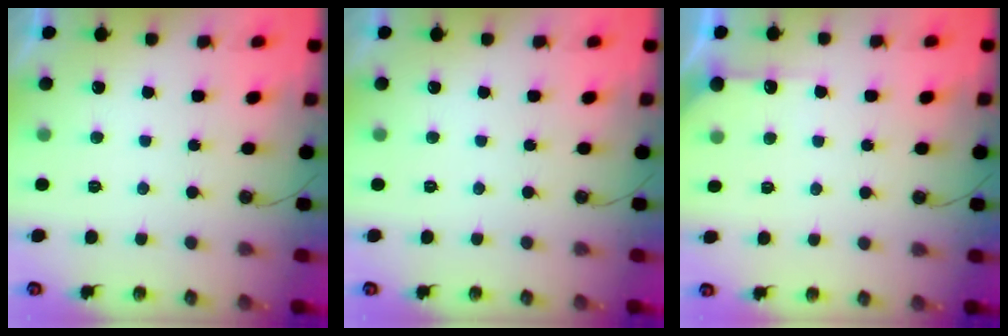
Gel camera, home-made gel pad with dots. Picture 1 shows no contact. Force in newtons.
{"total": 0.0}
{"total": 5.8, "press": 5.7, "slide": 0.5}